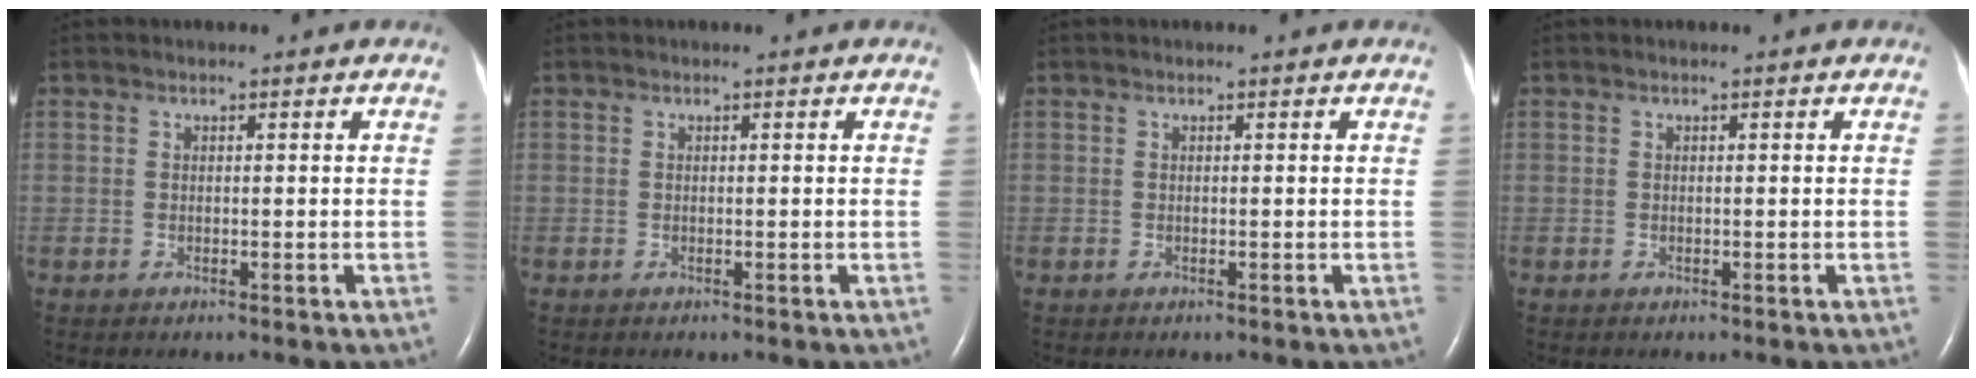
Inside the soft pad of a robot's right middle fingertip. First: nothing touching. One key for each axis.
{"total": 0.0}
{"total": 0.0}
{"total": 0.0}